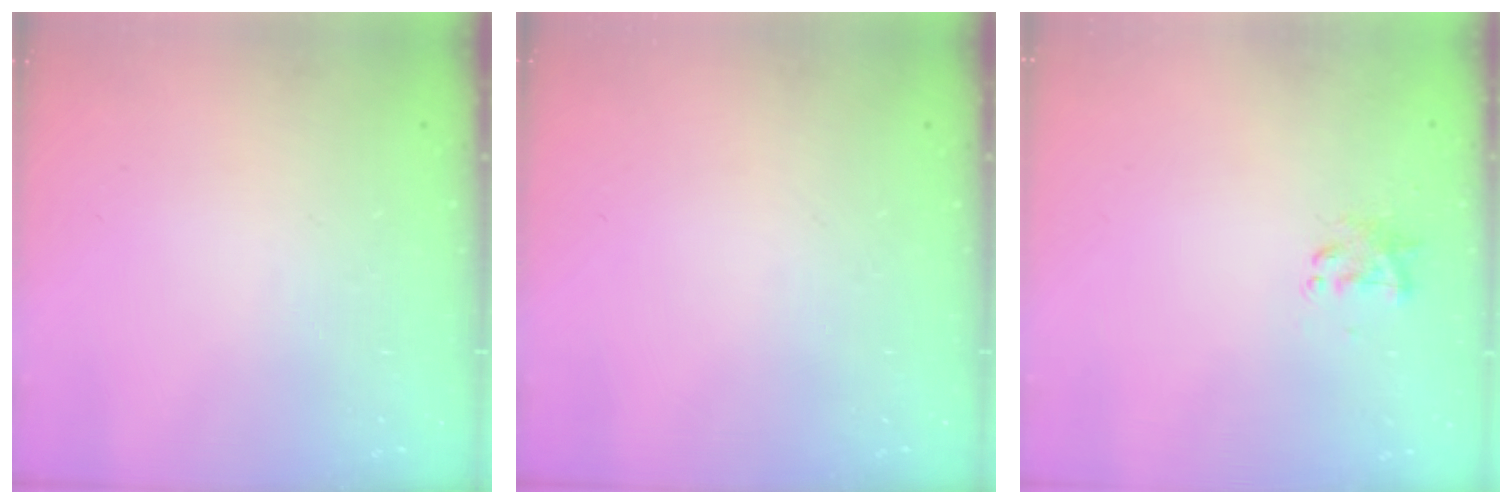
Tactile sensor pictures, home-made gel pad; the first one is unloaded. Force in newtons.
{"total": 0.0}
{"total": 2.2, "press": 2.2, "slide": 0.4}